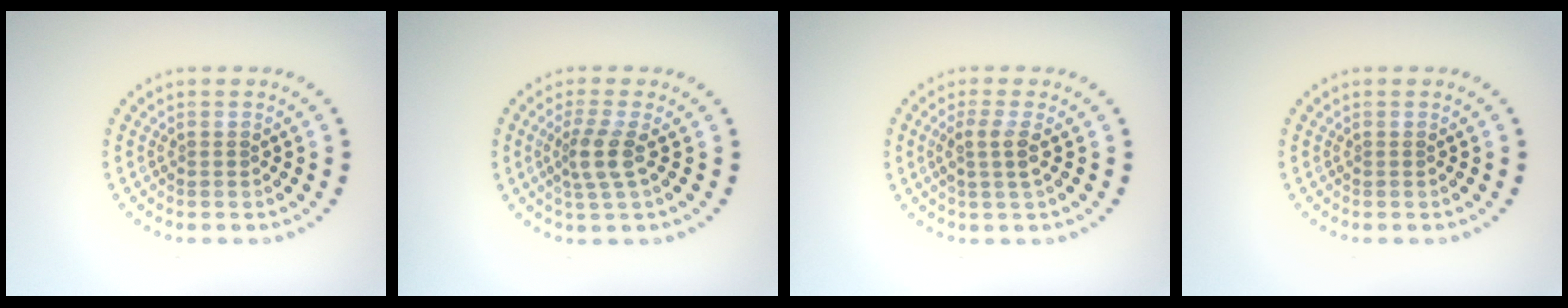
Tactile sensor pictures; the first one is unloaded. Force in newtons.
{"total": 2.6, "press": 2.0, "slide": 1.6}
{"total": 2.1, "press": 1.7, "slide": 1.1}
{"total": 0.0}